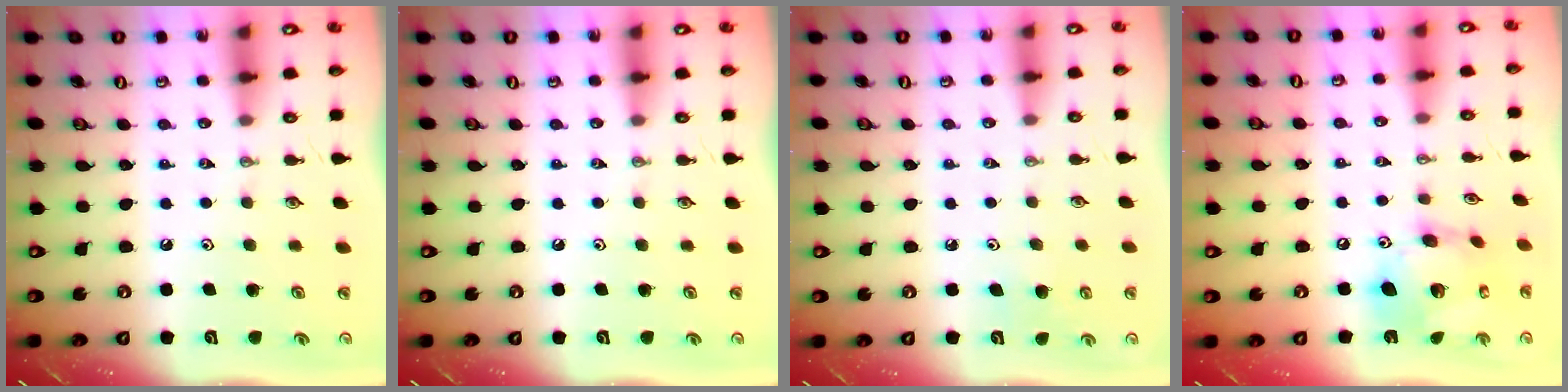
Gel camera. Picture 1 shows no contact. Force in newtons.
{"total": 0.0}
{"total": 4.4, "press": 4.4, "slide": 0.4}
{"total": 16.4, "press": 16.3, "slide": 1.7}